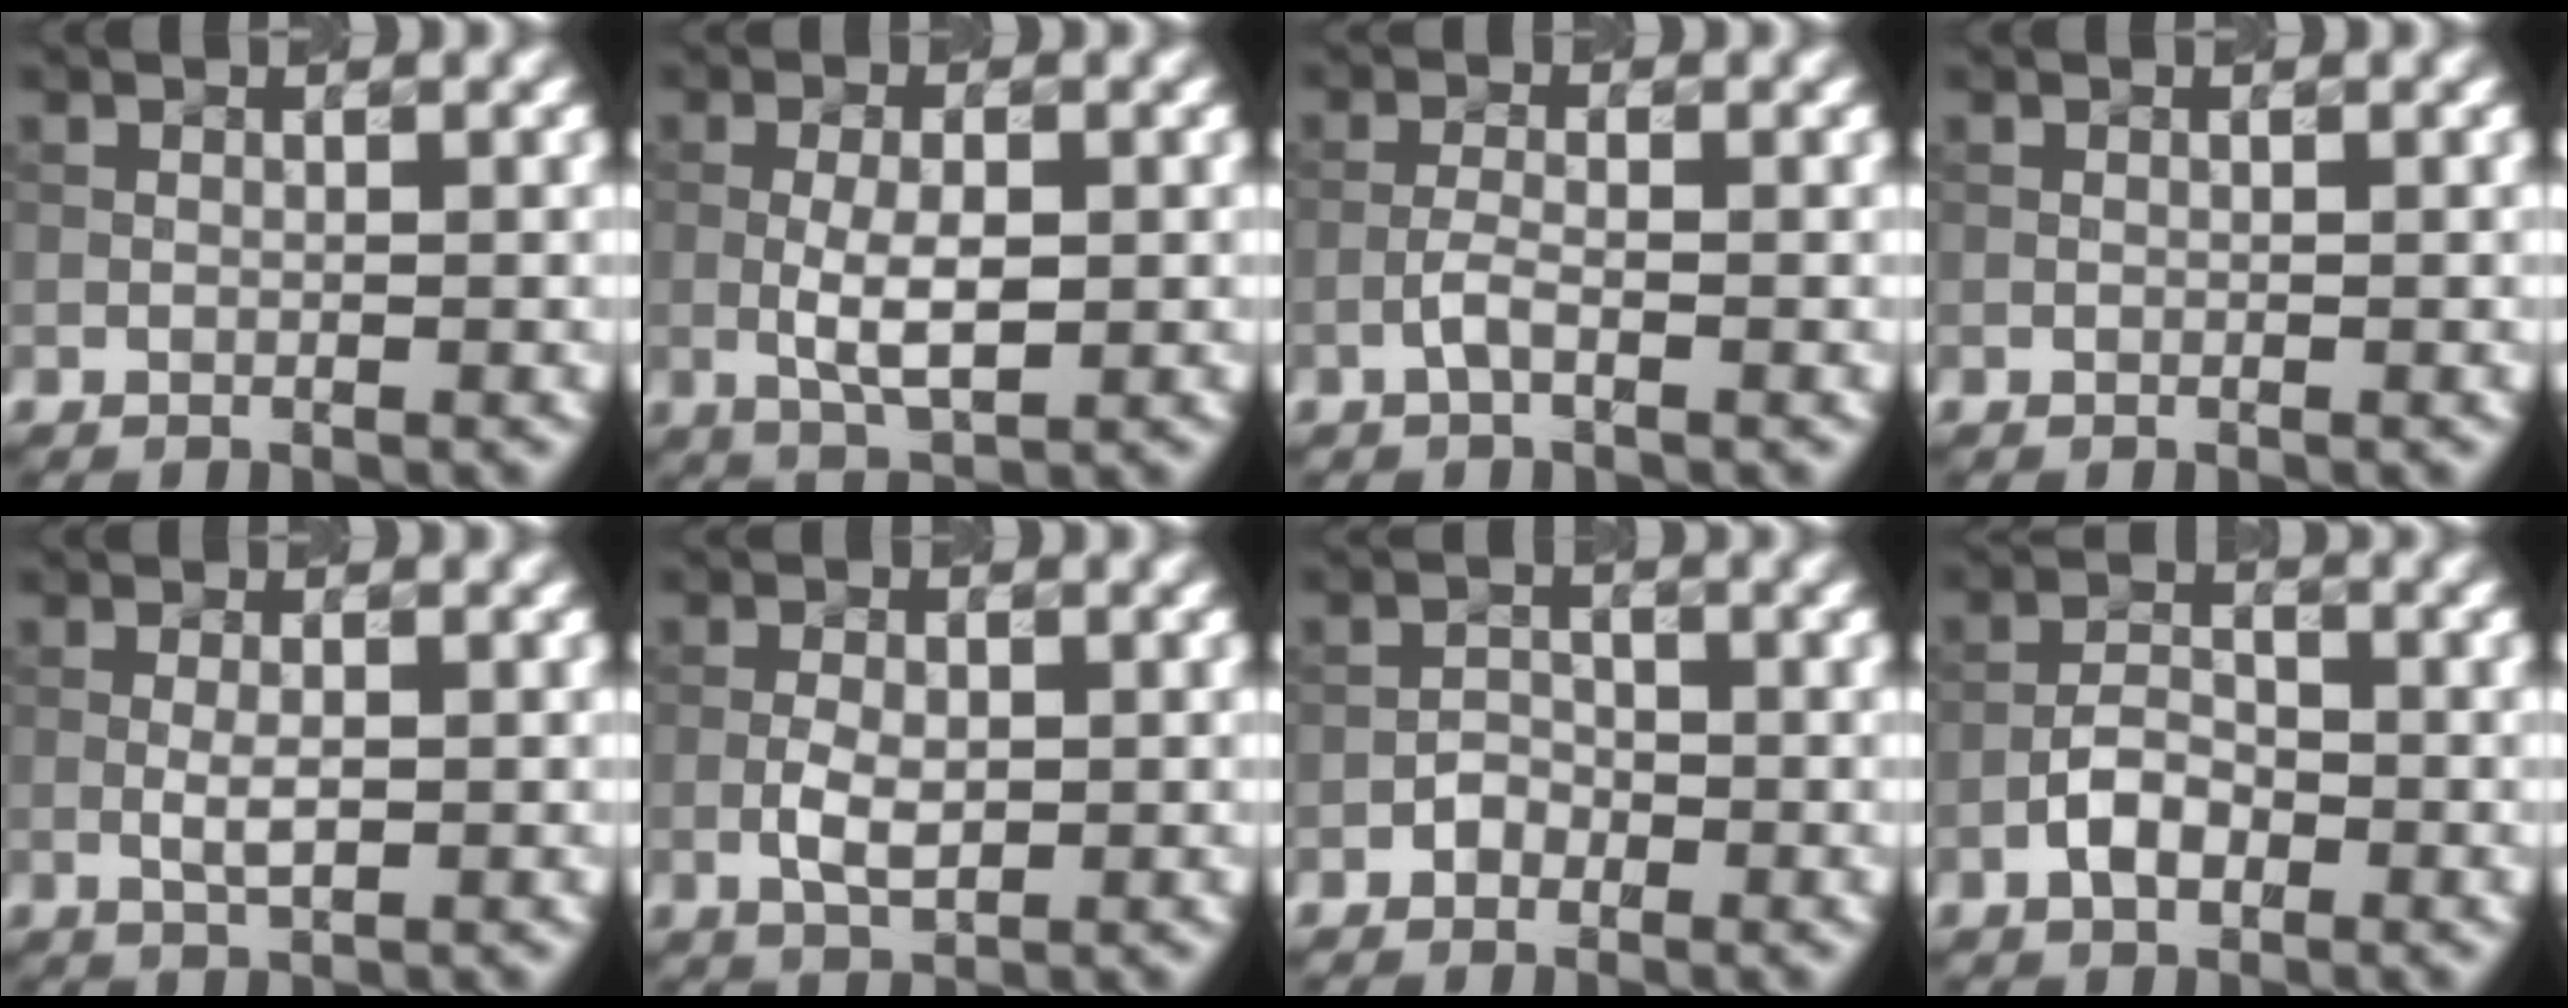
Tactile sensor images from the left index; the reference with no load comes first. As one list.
[{"total": 3.7, "force": [-0.4, 1.4, 3.4], "torque": [-0.068, -0.002, -0.006]}, {"total": 1.6, "force": [-0.8, 0.4, 1.3], "torque": [-0.028, 0.005, -0.020]}, {"total": 0.0}, {"total": 1.7, "force": [-0.2, 0.5, 1.6], "torque": [-0.032, -0.001, -0.003]}, {"total": 2.8, "force": [-0.6, 1.5, 2.3], "torque": [-0.043, 0.001, -0.010]}, {"total": 1.5, "force": [-0.8, 1.1, 0.5], "torque": [-0.005, 0.007, -0.015]}, {"total": 3.0, "force": [-1.4, 1.7, 2.0], "torque": [-0.034, 0.008, -0.029]}]